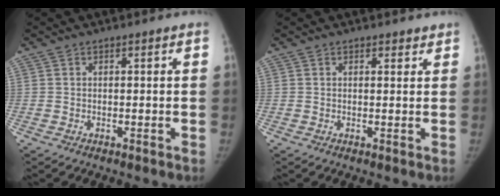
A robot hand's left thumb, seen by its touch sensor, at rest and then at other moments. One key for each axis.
{"total": 1.2, "fx": 1.0, "fy": 0.6, "fz": 0.3, "tx": 0.005, "ty": -0.007, "tz": 0.010}